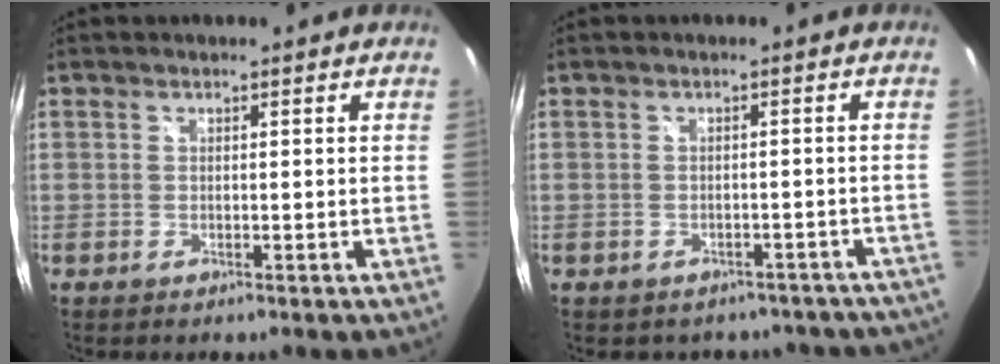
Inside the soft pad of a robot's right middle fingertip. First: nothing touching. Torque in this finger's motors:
{"motor_torque": [1.08, -1.05, 0.07, 0.02]}